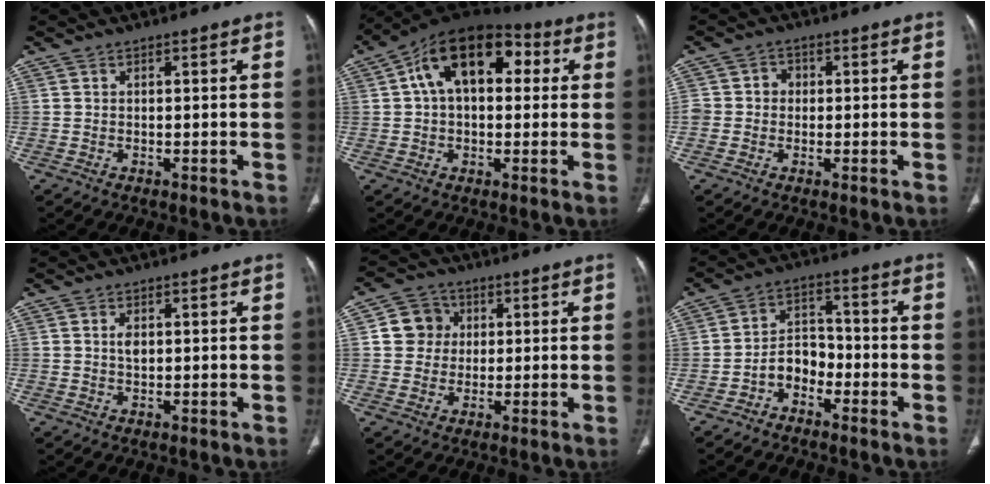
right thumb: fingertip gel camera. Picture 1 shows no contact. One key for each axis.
{"total": 16.5, "fx": 4.0, "fy": 10.0, "fz": 12.5, "tx": -0.166, "ty": 0.033, "tz": 0.053}
{"total": 4.1, "fx": -0.1, "fy": 3.8, "fz": 1.5, "tx": -0.007, "ty": 0.016, "tz": -0.003}
{"total": 1.7, "fx": 0.4, "fy": 1.1, "fz": 1.3, "tx": -0.021, "ty": -0.001, "tz": 0.006}
{"total": 6.7, "fx": 1.2, "fy": 6.3, "fz": 2.0, "tx": -0.004, "ty": 0.004, "tz": 0.014}
{"total": 6.0, "fx": -3.0, "fy": 4.2, "fz": 3.1, "tx": -0.032, "ty": 0.040, "tz": -0.063}